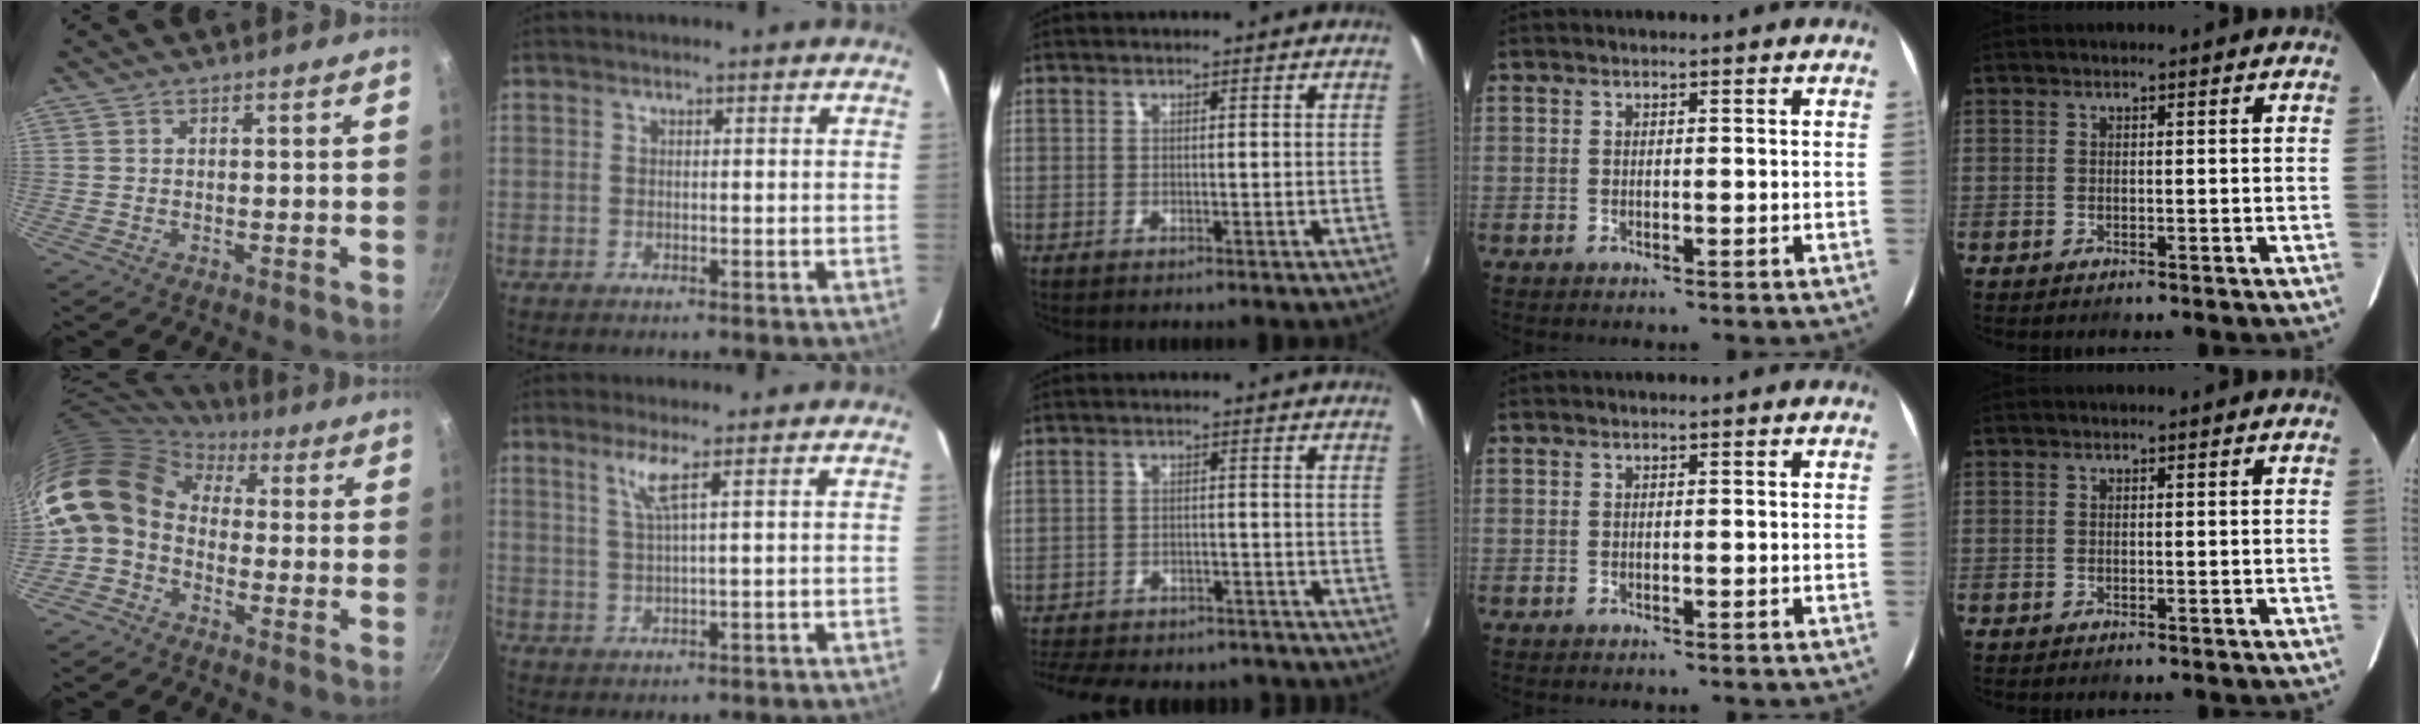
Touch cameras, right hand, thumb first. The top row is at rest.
{"thumb": {"total": 13.5, "force": [0.9, 10.1, 8.9], "torque": [-0.156, 0.027, -0.010]}, "index": {"total": 3.3, "force": [1.8, -0.8, 2.7], "torque": [-0.049, -0.007, 0.037]}, "middle": {"total": 18.9, "force": [-16.2, 7.0, 6.8], "torque": [-0.161, 0.005, -0.210]}}